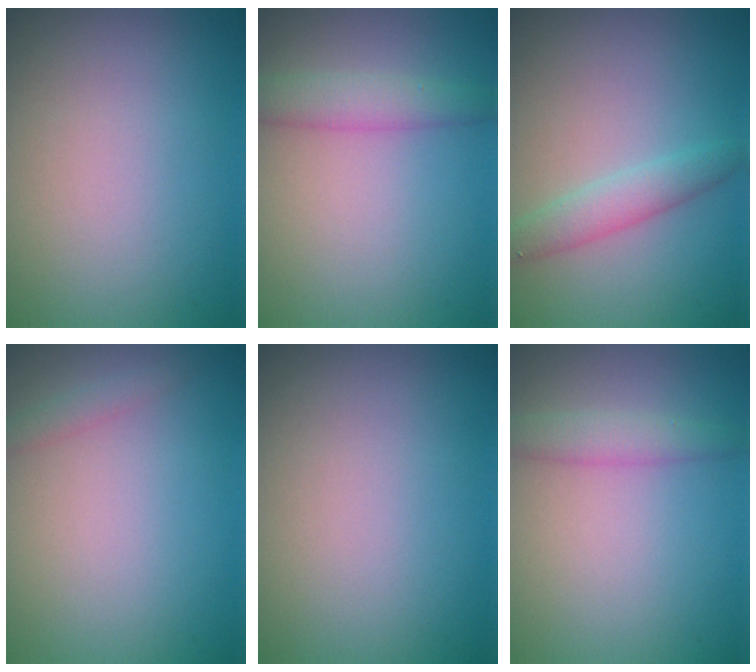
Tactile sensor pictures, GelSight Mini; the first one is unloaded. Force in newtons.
{"total": 2.9, "press": 2.9, "slide": 0.1}
{"total": 2.4, "press": 2.4, "slide": 0.1}
{"total": 1.0, "press": 1.0, "slide": 0.0}
{"total": 0.0}
{"total": 2.2, "press": 2.2, "slide": 0.1}